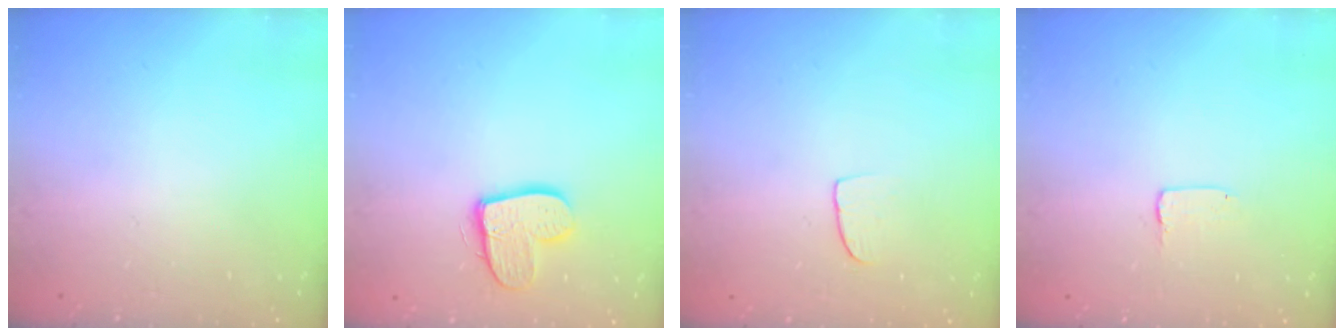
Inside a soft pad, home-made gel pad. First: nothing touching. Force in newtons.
{"total": 12.0, "press": 11.9, "slide": 0.9}
{"total": 5.9, "press": 5.9, "slide": 0.4}
{"total": 1.0, "press": 1.0, "slide": 0.1}